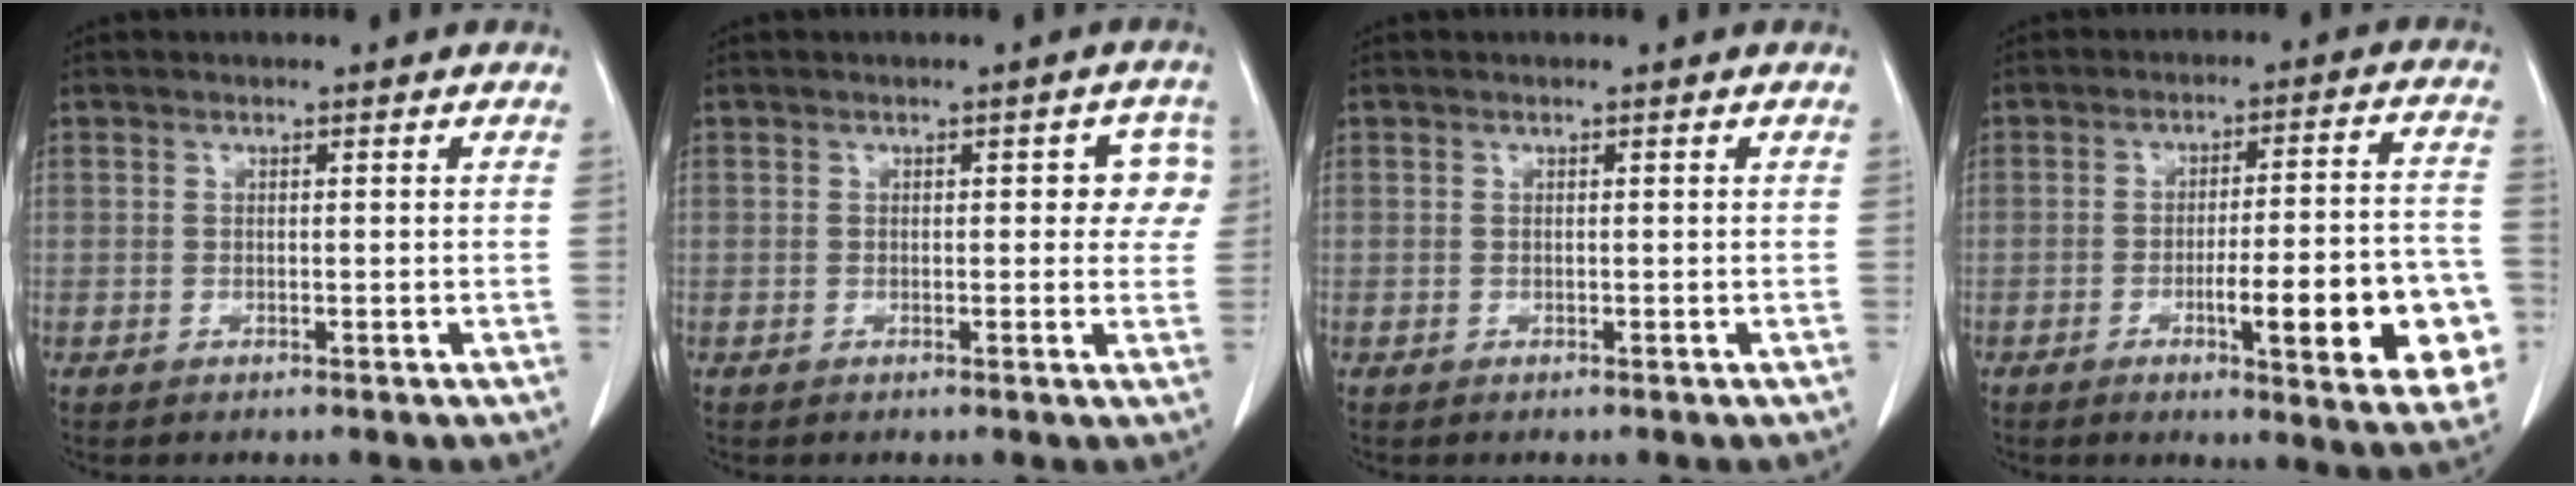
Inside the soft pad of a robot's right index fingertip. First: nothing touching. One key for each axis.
{"total": 4.1, "fx": 0.8, "fy": 2.1, "fz": 3.4, "tx": -0.022, "ty": 0.020, "tz": 0.006}
{"total": 0.0}
{"total": 17.0, "fx": -5.3, "fy": 2.9, "fz": 15.9, "tx": -0.144, "ty": 0.017, "tz": -0.056}